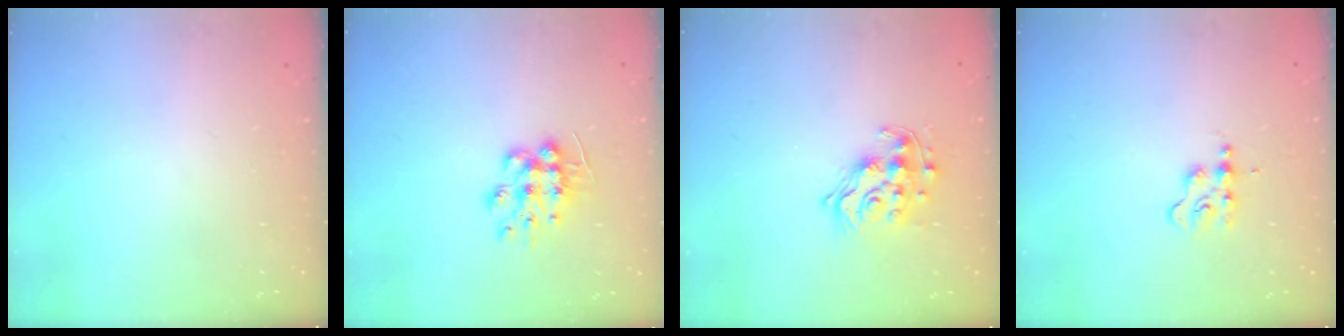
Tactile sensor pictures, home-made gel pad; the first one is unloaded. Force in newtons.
{"total": 9.3, "press": 9.3, "slide": 0.1}
{"total": 13.0, "press": 12.9, "slide": 1.2}
{"total": 2.4, "press": 2.4, "slide": 0.3}